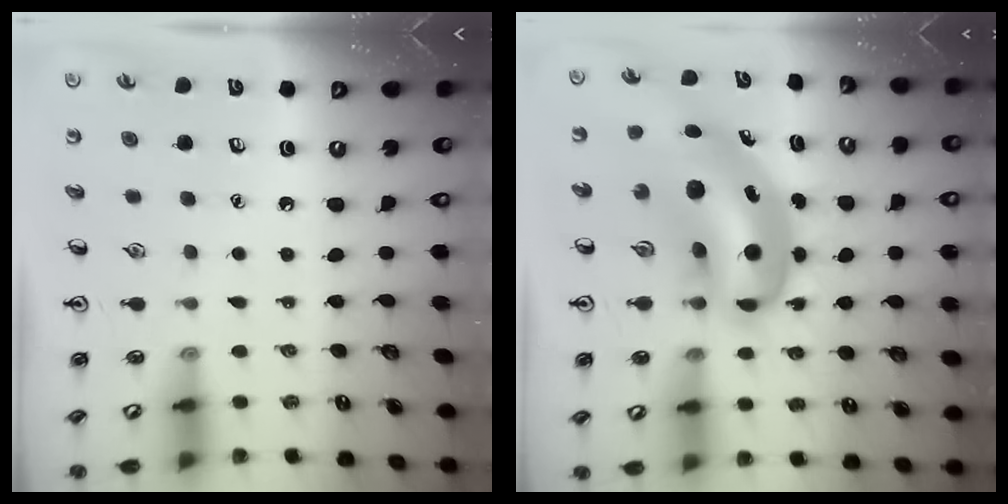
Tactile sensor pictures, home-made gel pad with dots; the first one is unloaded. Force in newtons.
{"total": 13.1, "press": 12.5, "slide": 4.0}